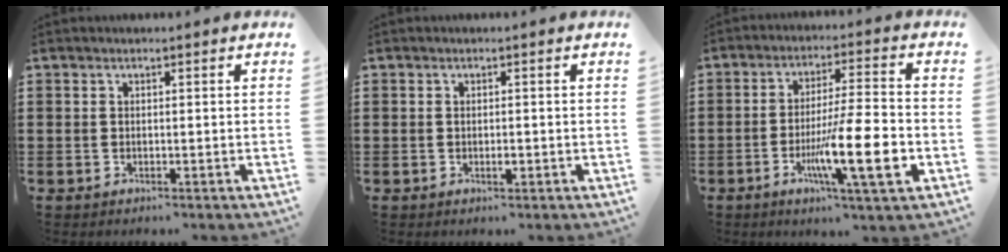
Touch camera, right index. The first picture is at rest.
{"total": 1.2, "force": [-0.3, 0.4, 1.1], "torque": [-0.021, -0.004, -0.004]}
{"total": 12.8, "force": [-4.1, 1.7, 11.9], "torque": [-0.221, -0.011, -0.073]}